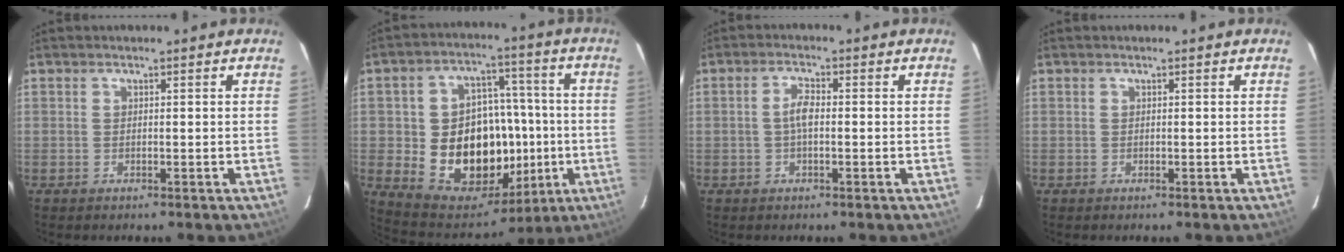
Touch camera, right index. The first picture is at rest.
{"total": 20.7, "force": [-3.1, 15.6, 13.2], "torque": [-0.269, 0.024, -0.019]}
{"total": 2.8, "force": [-0.3, 1.1, 2.6], "torque": [-0.053, 0.007, -0.005]}
{"total": 0.0}